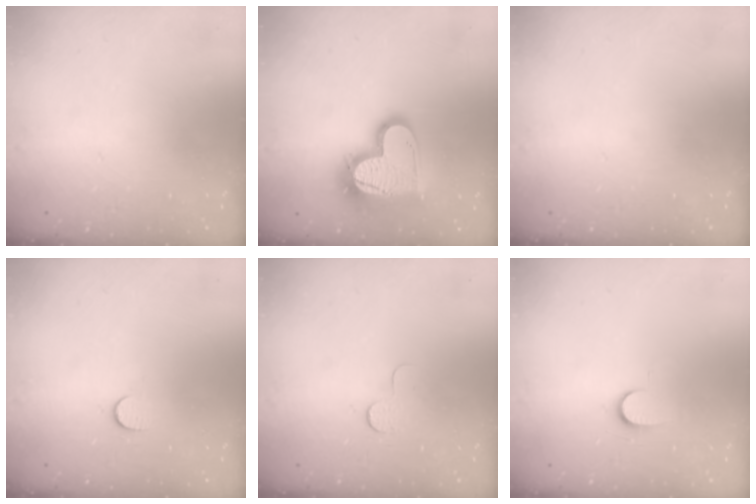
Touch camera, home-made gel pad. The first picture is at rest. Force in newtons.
{"total": 17.7, "press": 17.6, "slide": 1.5}
{"total": 0.0}
{"total": 5.3, "press": 5.2, "slide": 0.5}
{"total": 3.9, "press": 3.9, "slide": 0.4}
{"total": 6.9, "press": 6.9, "slide": 0.8}